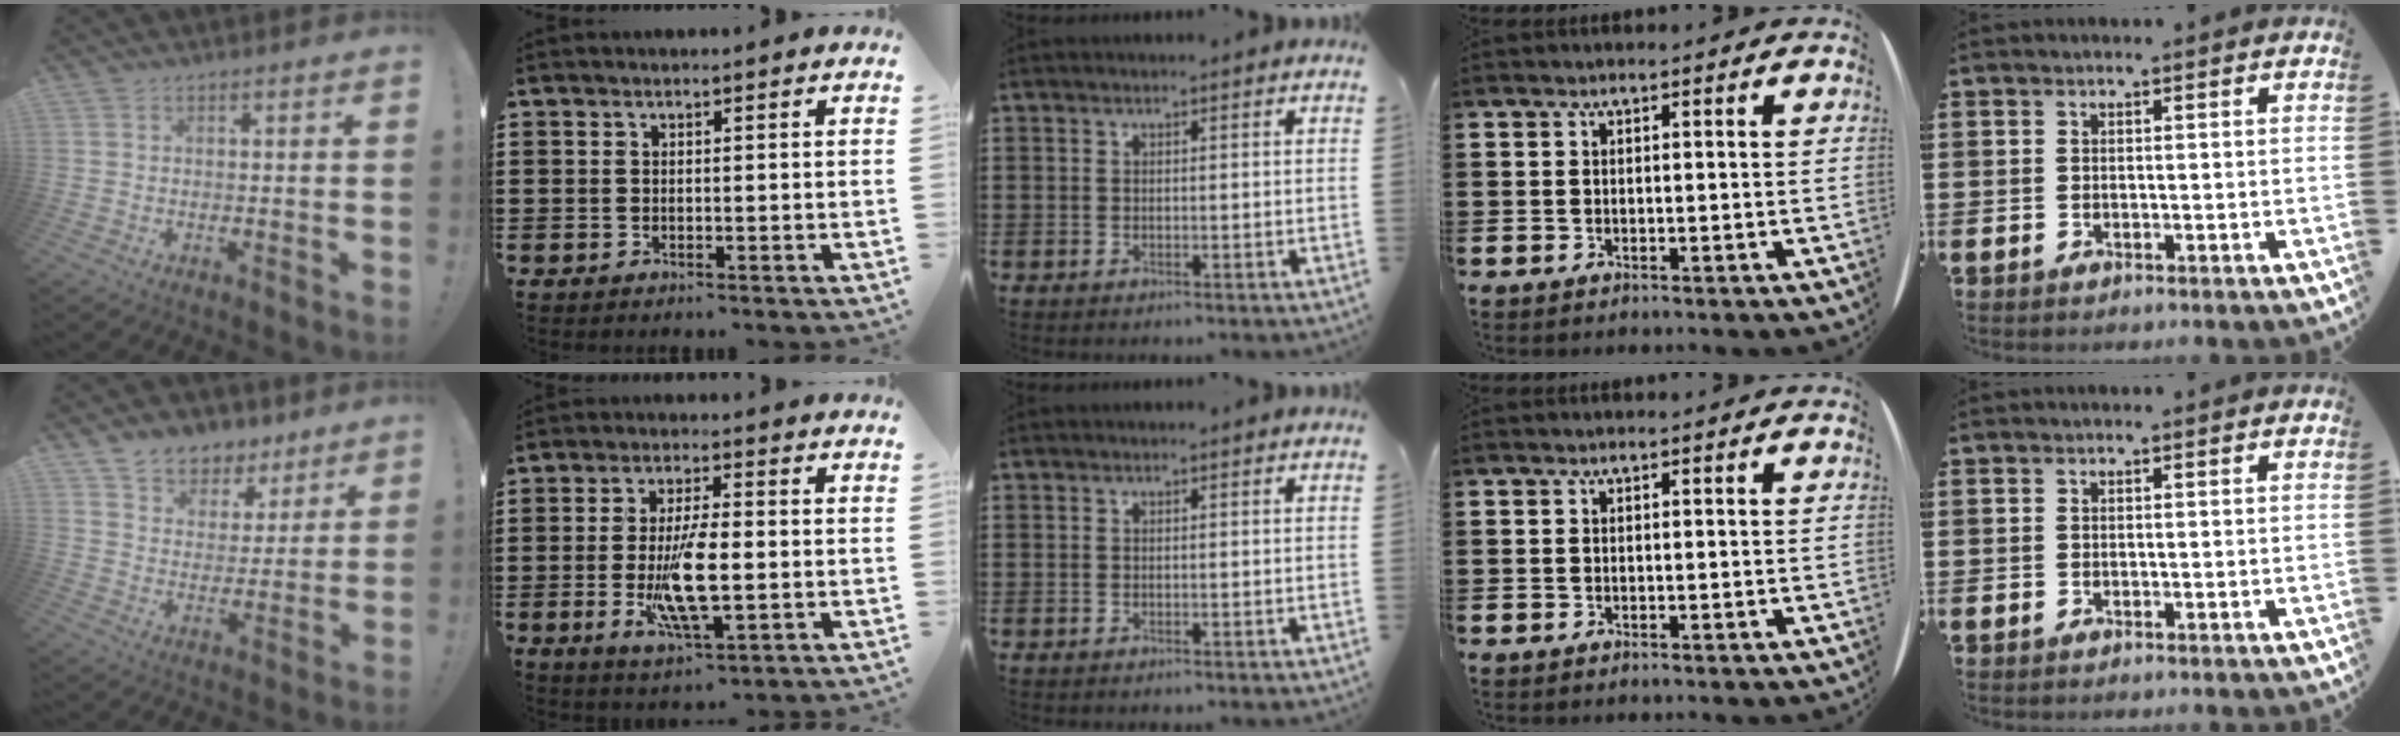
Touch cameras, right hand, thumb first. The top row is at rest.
{"thumb": {"total": 7.4, "force": [5.0, 5.5, 0.8], "torque": [-0.011, -0.043, 0.100]}, "index": {"total": 9.9, "force": [-1.5, 3.1, 9.2], "torque": [-0.187, -0.014, -0.026]}}